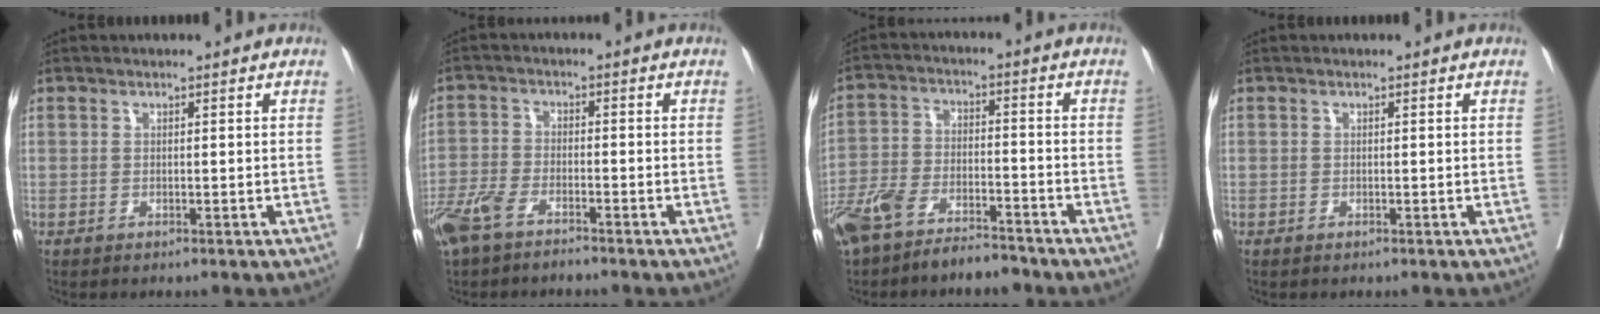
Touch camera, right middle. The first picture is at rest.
{"total": 6.3, "force": [-4.8, 2.0, 3.5], "torque": [-0.078, -0.007, -0.095]}
{"total": 10.9, "force": [-8.9, 3.2, 5.4], "torque": [-0.109, -0.005, -0.163]}
{"total": 0.0}